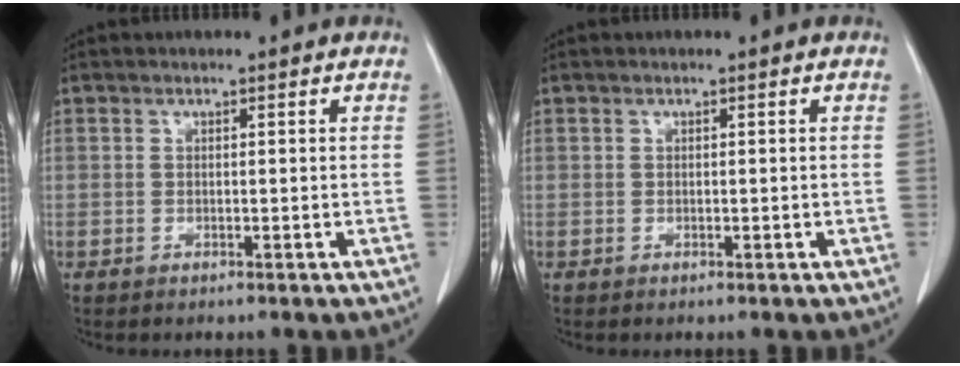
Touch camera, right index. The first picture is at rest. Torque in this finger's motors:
{"motor_torque": [-0.11, 0.12, -0.05, 0.01]}